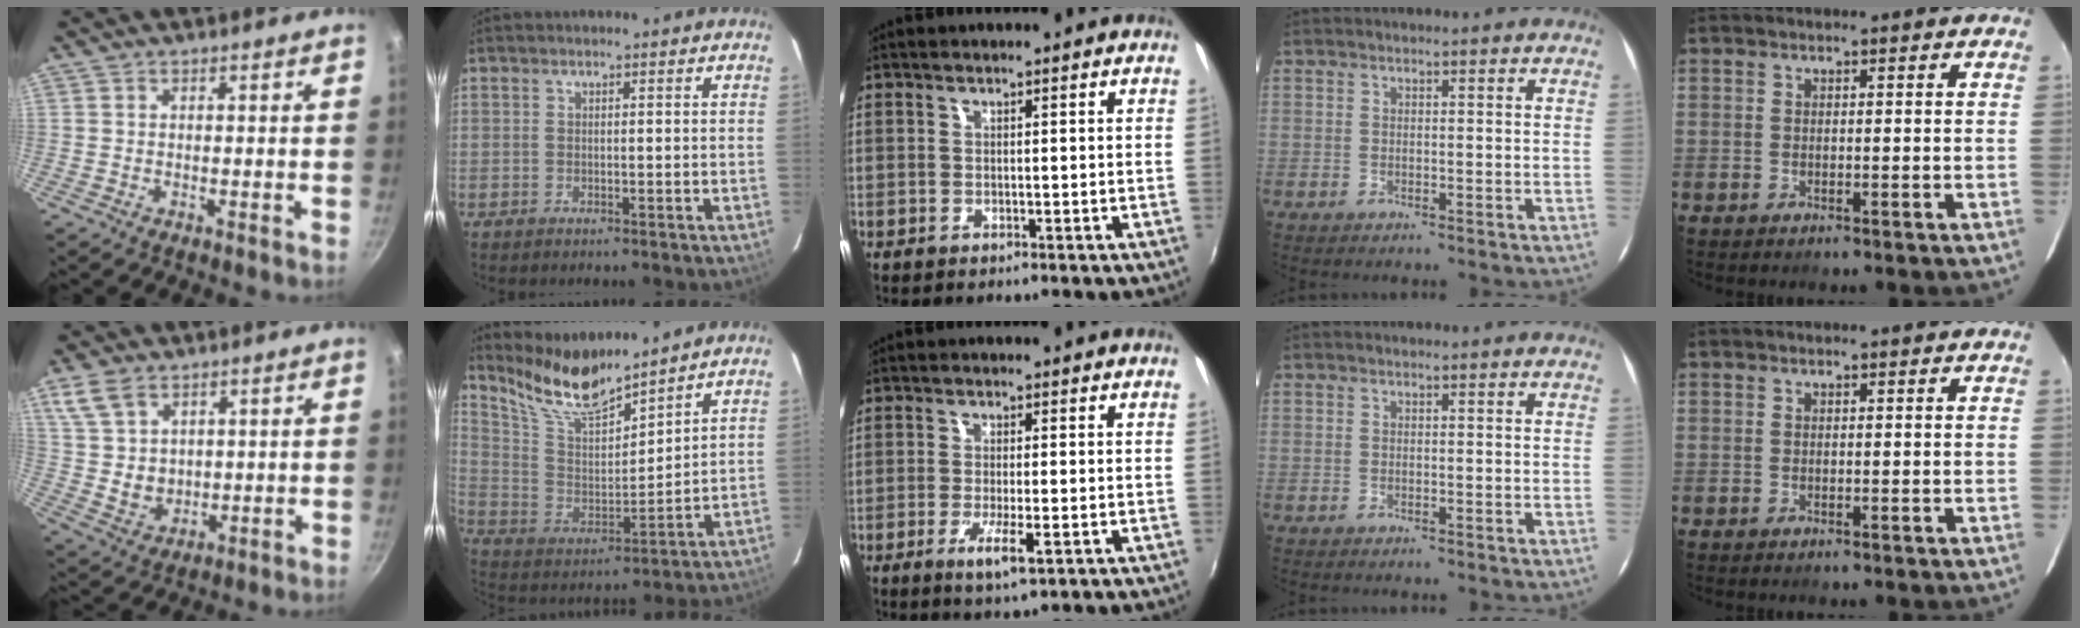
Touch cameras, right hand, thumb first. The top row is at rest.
{"thumb": {"total": 8.4, "force": [4.2, 5.8, 4.4], "torque": [-0.068, -0.016, 0.093]}, "index": {"total": 12.9, "force": [11.6, 1.7, 5.4], "torque": [-0.115, -0.011, 0.230]}, "middle": {"total": 4.7, "force": [-2.2, 0.5, 4.1], "torque": [-0.084, -0.013, -0.039]}}